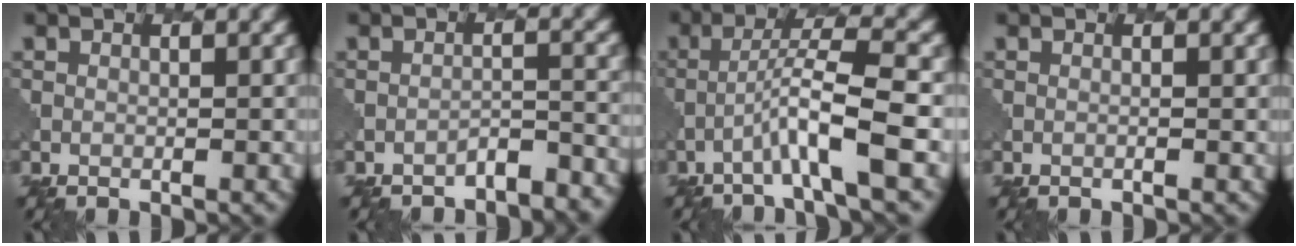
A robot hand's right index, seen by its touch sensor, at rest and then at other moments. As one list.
[{"total": 2.8, "force": [-2.5, 0.6, 1.1], "torque": [-0.016, 0.005, -0.034]}, {"total": 5.2, "force": [-2.0, 0.1, 4.7], "torque": [-0.083, 0.019, -0.046]}, {"total": 0.0}]